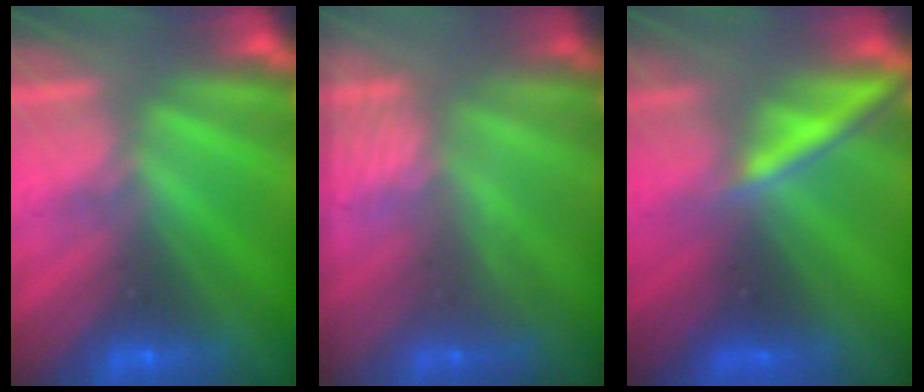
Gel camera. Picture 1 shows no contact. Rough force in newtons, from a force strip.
{"total": 3.0}
{"total": 2.2}